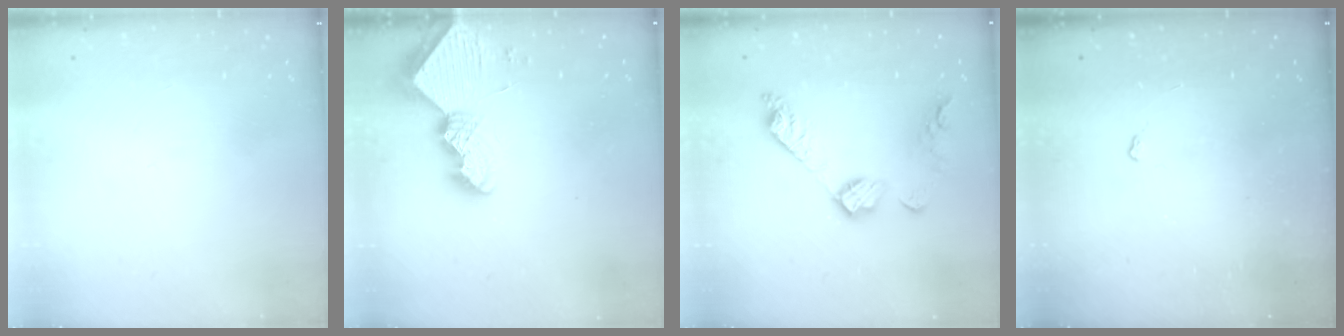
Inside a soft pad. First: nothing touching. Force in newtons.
{"total": 10.0, "press": 10.0, "slide": 0.8}
{"total": 11.7, "press": 11.7, "slide": 0.4}
{"total": 2.5, "press": 2.4, "slide": 0.5}